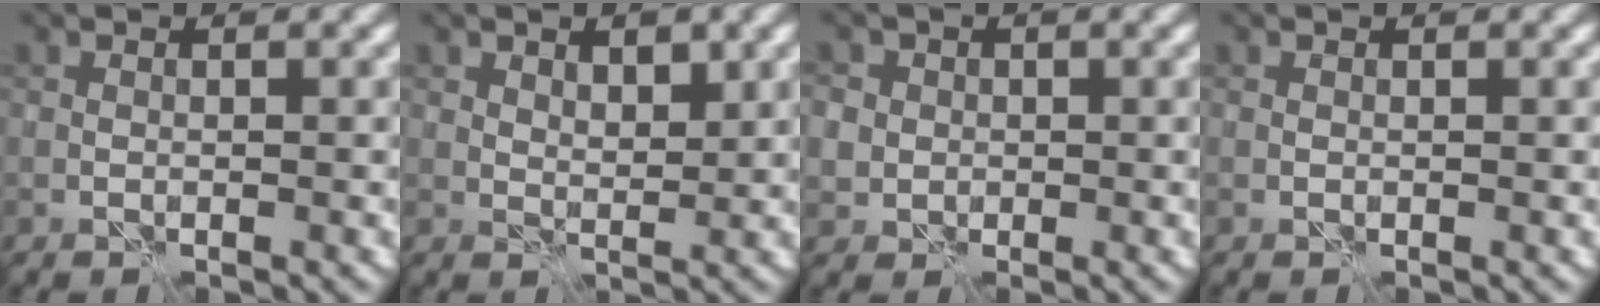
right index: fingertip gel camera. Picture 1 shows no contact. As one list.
[{"total": 2.3, "force": [1.3, 1.2, 1.4], "torque": [-0.020, -0.003, 0.023]}, {"total": 3.9, "force": [0.8, 3.6, 1.2], "torque": [-0.017, 0.022, -0.003]}, {"total": 0.0}]